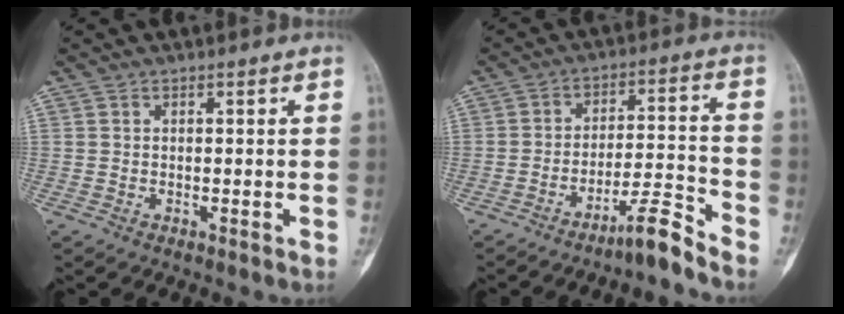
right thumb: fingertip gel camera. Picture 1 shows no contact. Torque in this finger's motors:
{"motor_torque": [2.00, 0.36, 0.50, -1.17, 0.20]}